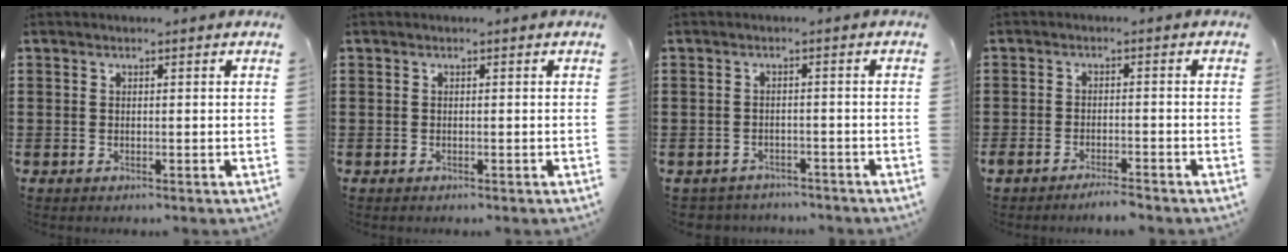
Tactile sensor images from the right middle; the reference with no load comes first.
{"total": 0.0}
{"total": 2.1, "force": [-2.1, 0.3, -0.2], "torque": [-0.006, -0.003, -0.047]}
{"total": 2.5, "force": [-2.4, 0.1, 0.8], "torque": [-0.013, 0.002, -0.047]}